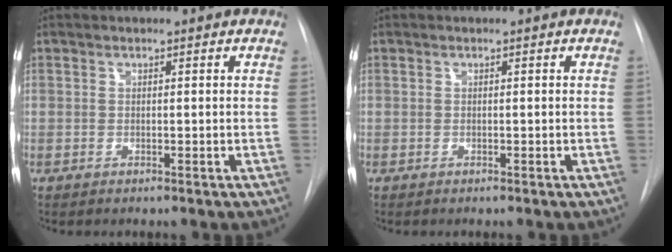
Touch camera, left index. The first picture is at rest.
{"total": 0.0}